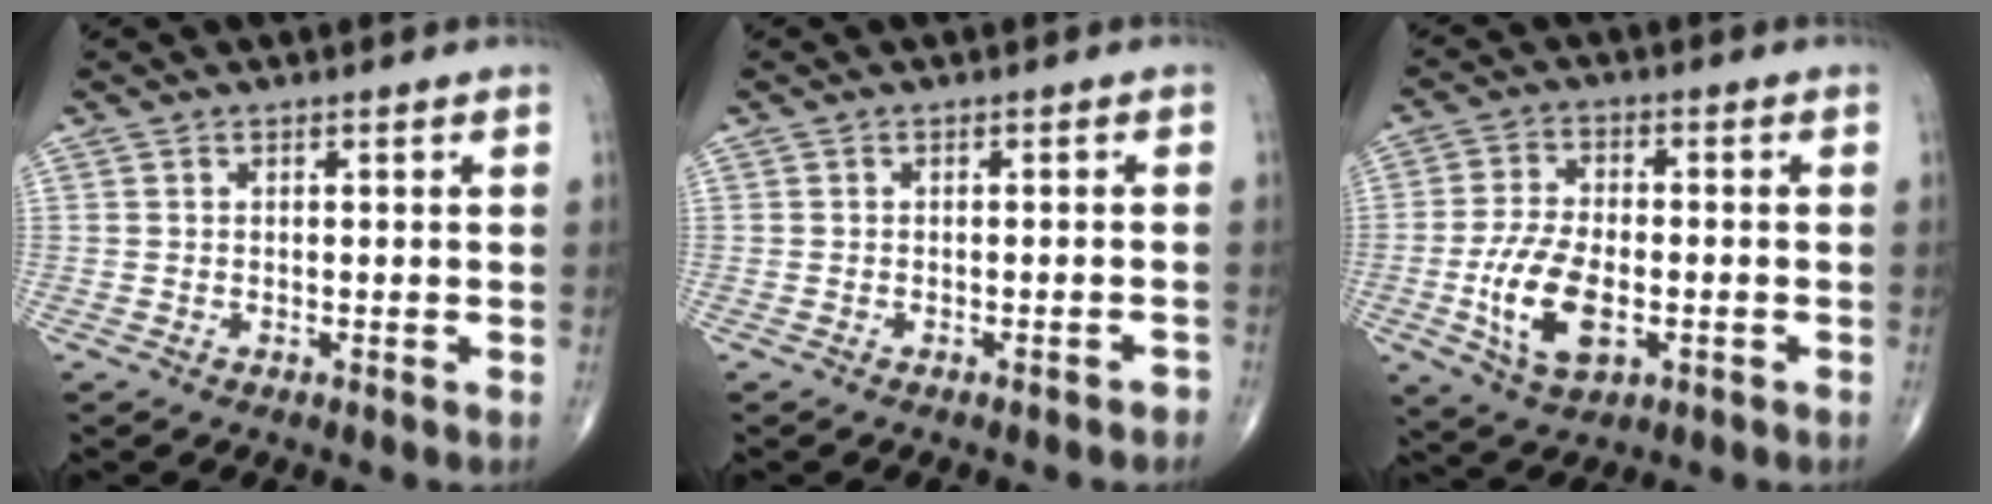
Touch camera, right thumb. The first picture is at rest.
{"total": 1.8, "force": [-1.5, 0.4, 0.9], "torque": [-0.014, 0.007, -0.014]}
{"total": 11.6, "force": [-2.9, 6.1, 9.4], "torque": [-0.178, 0.004, -0.049]}